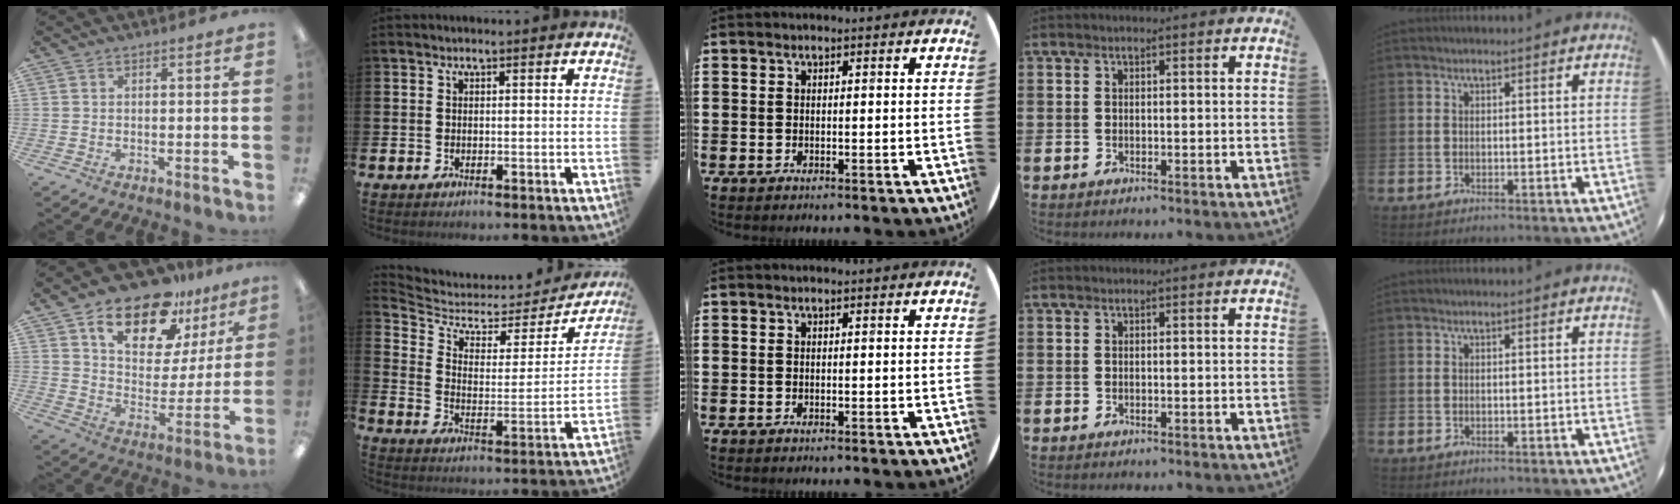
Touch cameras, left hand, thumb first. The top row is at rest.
{"thumb": {"total": 18.1, "force": [13.1, 8.4, 9.2], "torque": [-0.157, -0.078, 0.228]}, "index": {"total": 5.2, "force": [4.1, 2.6, 1.8], "torque": [-0.065, -0.036, 0.064]}}